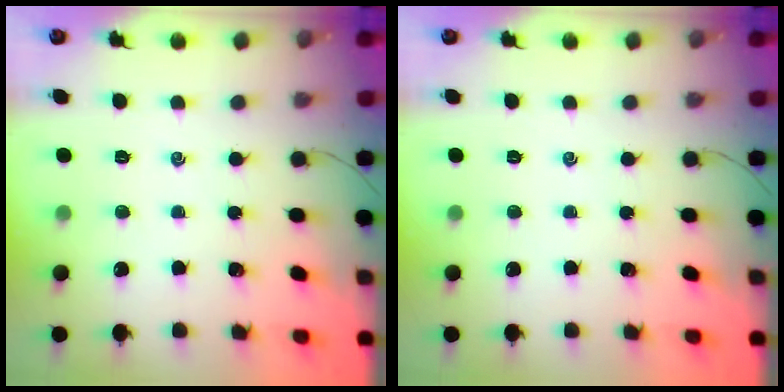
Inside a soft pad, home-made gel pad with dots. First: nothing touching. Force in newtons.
{"total": 0.0}